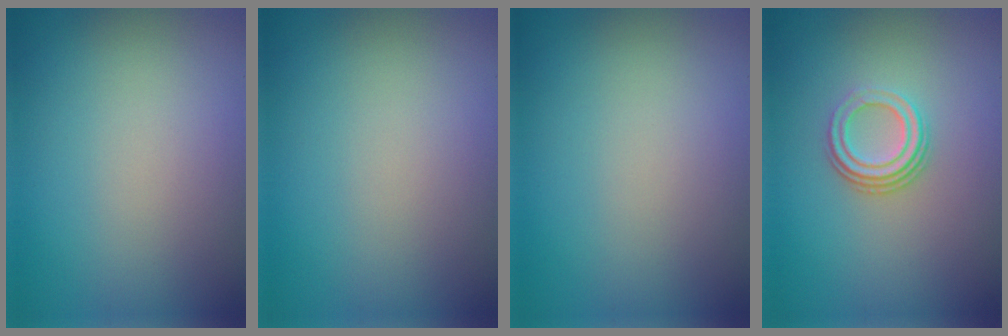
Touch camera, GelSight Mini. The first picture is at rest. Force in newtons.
{"total": 0.0}
{"total": 0.0}
{"total": 3.0, "press": 2.1, "slide": 2.1}